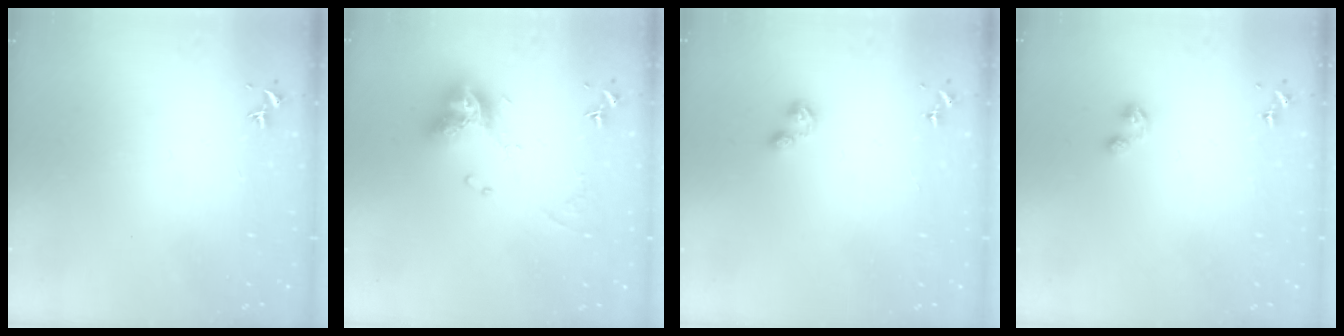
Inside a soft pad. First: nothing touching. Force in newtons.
{"total": 12.9, "press": 12.8, "slide": 1.4}
{"total": 3.6, "press": 3.6, "slide": 0.6}
{"total": 2.9, "press": 2.9, "slide": 0.4}